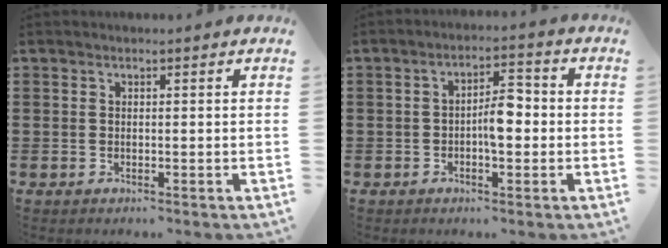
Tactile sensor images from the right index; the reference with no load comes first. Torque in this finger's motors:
{"motor_torque": [0.09, 0.10, 0.21, 0.03]}